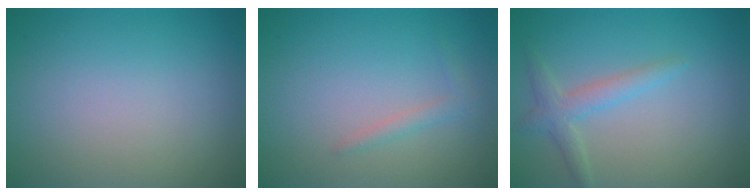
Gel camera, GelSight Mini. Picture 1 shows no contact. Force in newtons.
{"total": 1.1, "press": 1.1, "slide": 0.0}
{"total": 2.2, "press": 2.2, "slide": 0.1}